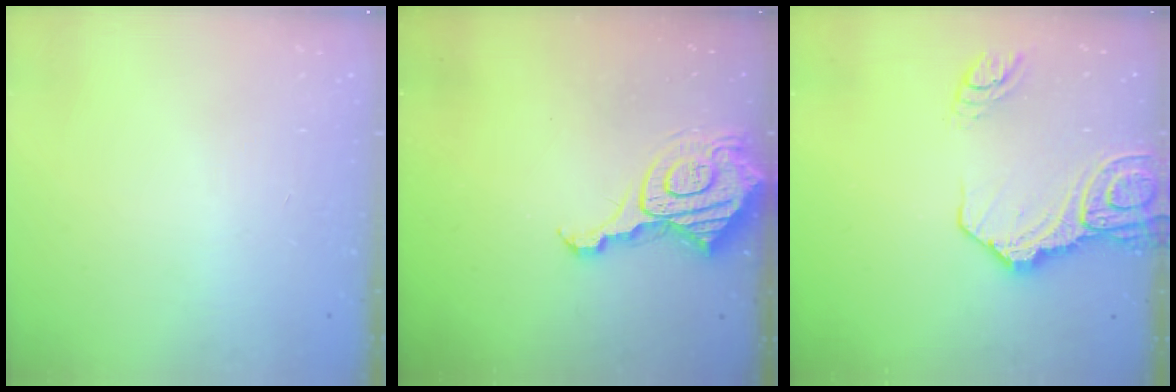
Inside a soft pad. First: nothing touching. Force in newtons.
{"total": 12.7, "press": 12.6, "slide": 1.3}
{"total": 16.0, "press": 15.9, "slide": 1.8}